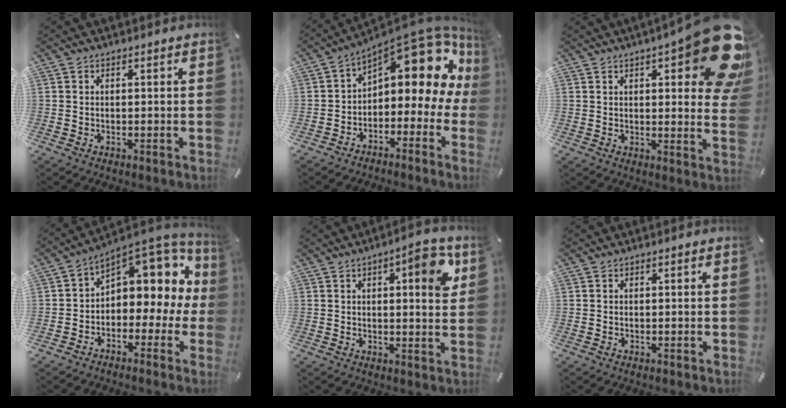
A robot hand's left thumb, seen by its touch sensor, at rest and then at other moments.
{"total": 14.6, "force": [8.3, 6.2, 10.3], "torque": [-0.143, -0.071, 0.135]}
{"total": 19.7, "force": [9.0, 5.9, 16.5], "torque": [-0.220, -0.051, 0.141]}
{"total": 9.8, "force": [4.8, 6.3, 5.7], "torque": [-0.079, -0.044, 0.082]}
{"total": 8.9, "force": [4.0, 2.7, 7.4], "torque": [-0.091, -0.018, 0.057]}
{"total": 0.0}